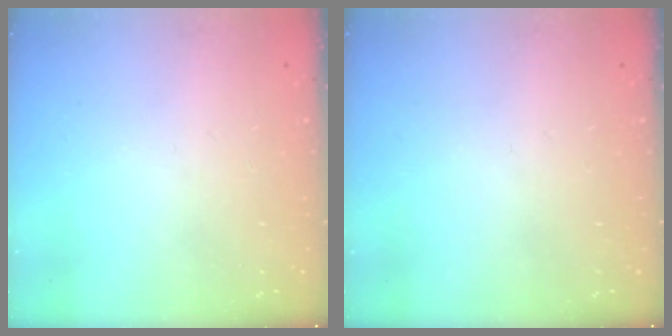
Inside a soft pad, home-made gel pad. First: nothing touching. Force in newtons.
{"total": 0.0}